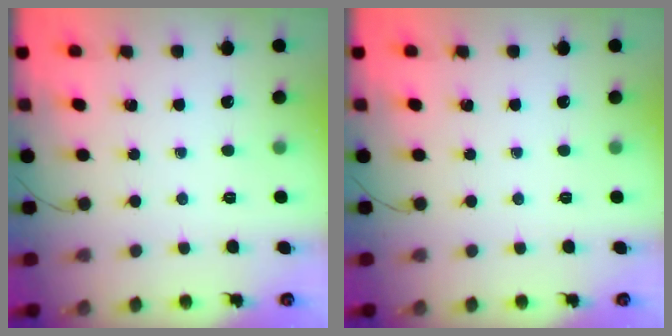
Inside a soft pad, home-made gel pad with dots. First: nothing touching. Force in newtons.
{"total": 0.0}